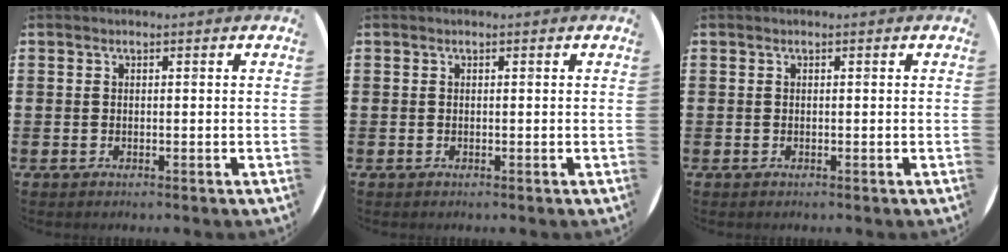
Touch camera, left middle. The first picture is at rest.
{"total": 0.0}
{"total": 0.0}